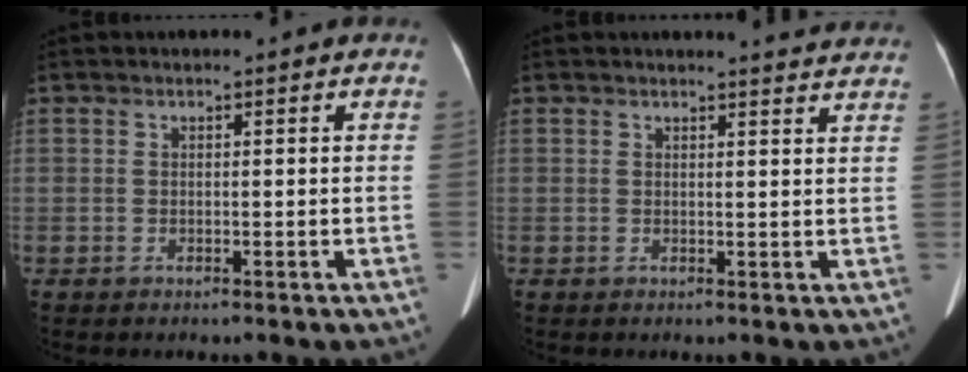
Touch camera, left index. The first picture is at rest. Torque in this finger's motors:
{"motor_torque": [-0.40, -1.25, -0.07, 0.01]}